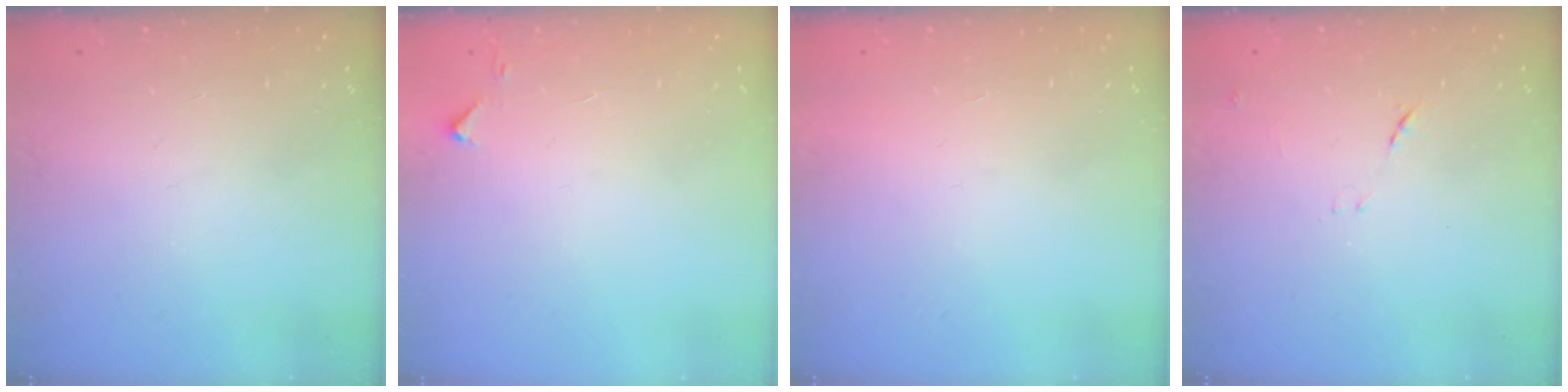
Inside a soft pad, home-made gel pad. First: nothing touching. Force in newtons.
{"total": 2.8, "press": 2.8, "slide": 0.4}
{"total": 1.7, "press": 1.7, "slide": 0.1}
{"total": 7.2, "press": 7.2, "slide": 0.6}